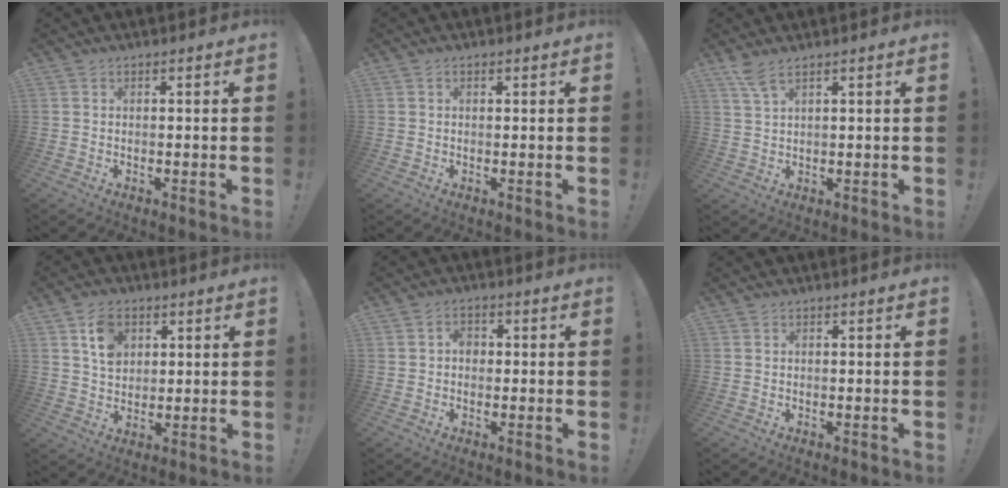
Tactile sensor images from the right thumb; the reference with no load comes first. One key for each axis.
{"total": 0.7, "fx": 0.6, "fy": 0.4, "fz": 0.3, "tx": 0.002, "ty": -0.001, "tz": 0.009}
{"total": 4.4, "fx": 3.1, "fy": 0.5, "fz": 3.1, "tx": -0.062, "ty": -0.013, "tz": 0.056}
{"total": 8.2, "fx": 3.5, "fy": 6.0, "fz": 4.3, "tx": -0.064, "ty": -0.006, "tz": 0.065}
{"total": 2.9, "fx": -0.3, "fy": 2.3, "fz": 1.7, "tx": -0.026, "ty": 0.004, "tz": -0.009}
{"total": 0.0}